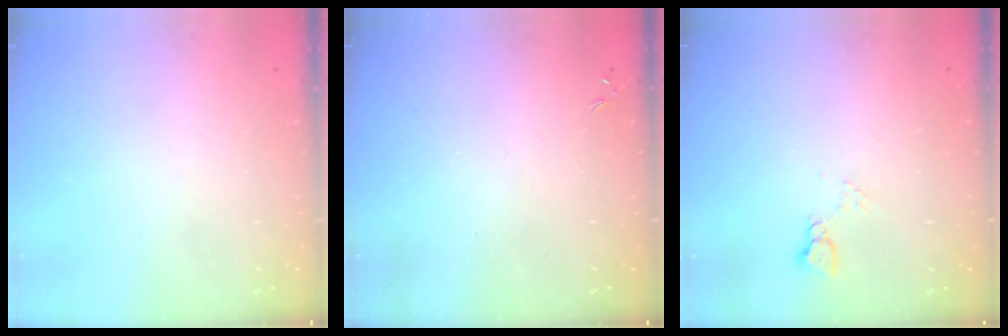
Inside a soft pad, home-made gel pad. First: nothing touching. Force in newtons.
{"total": 0.0}
{"total": 3.6, "press": 3.5, "slide": 0.5}